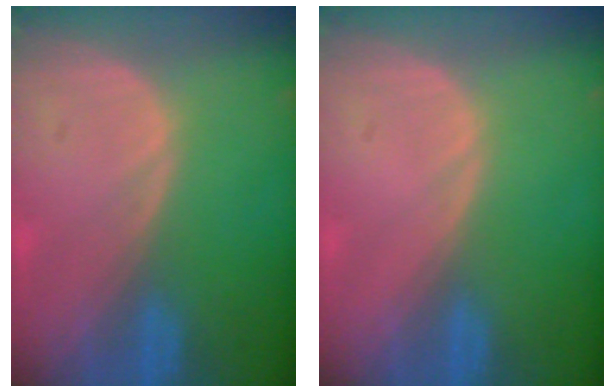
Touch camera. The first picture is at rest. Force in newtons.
{"total": 0.0}